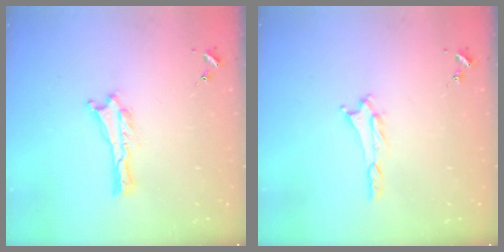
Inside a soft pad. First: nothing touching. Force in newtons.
{"total": 1.2, "press": 1.2, "slide": 0.2}